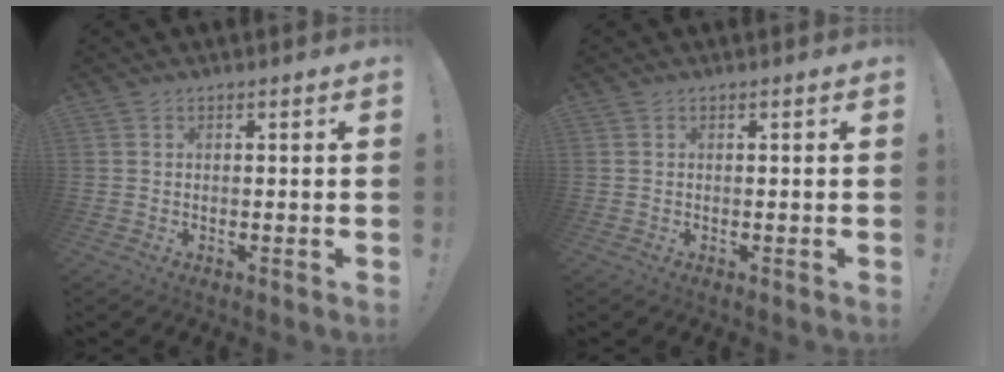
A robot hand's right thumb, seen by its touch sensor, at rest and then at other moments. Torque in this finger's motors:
{"motor_torque": [0.13, 0.00, -0.30, -0.03, 0.00]}